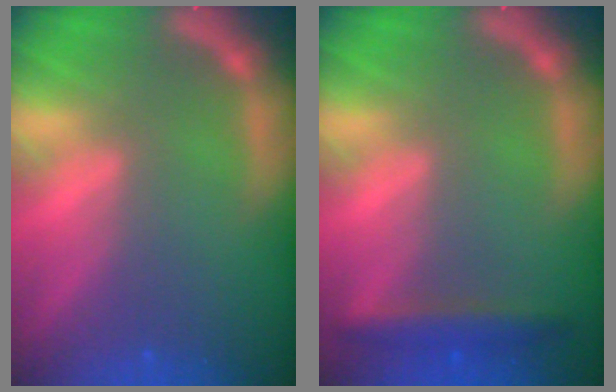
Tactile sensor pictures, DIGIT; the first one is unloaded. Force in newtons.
{"total": 2.9}